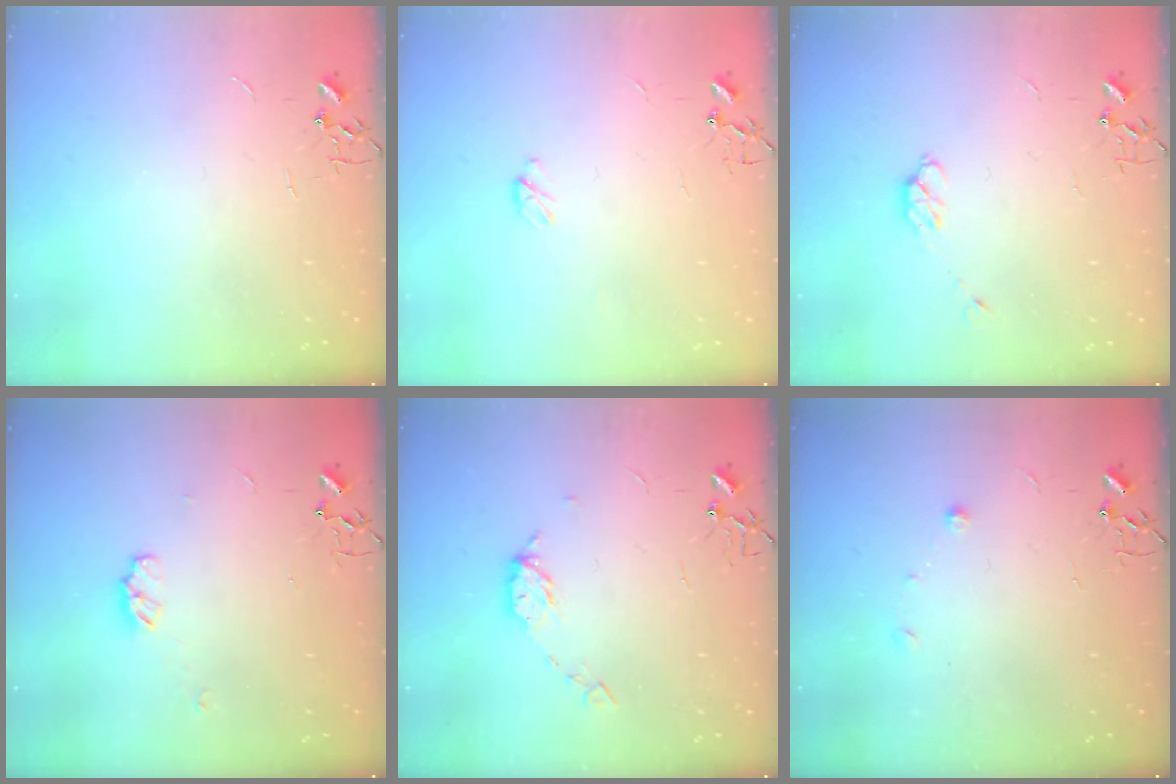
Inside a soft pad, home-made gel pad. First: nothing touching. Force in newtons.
{"total": 3.3, "press": 3.3, "slide": 0.5}
{"total": 5.1, "press": 5.0, "slide": 1.0}
{"total": 5.0, "press": 5.0, "slide": 0.6}
{"total": 7.1, "press": 7.1, "slide": 0.3}
{"total": 5.0, "press": 4.9, "slide": 0.8}